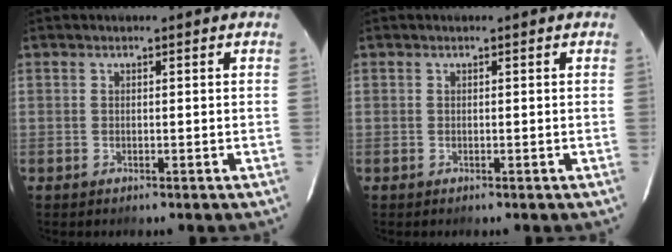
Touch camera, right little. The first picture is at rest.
{"total": 0.0}